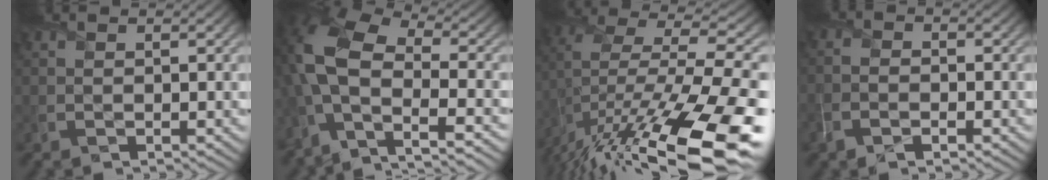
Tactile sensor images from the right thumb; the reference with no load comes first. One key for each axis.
{"total": 13.5, "fx": -2.8, "fy": 7.5, "fz": 10.9, "tx": -0.252, "ty": -0.006, "tz": -0.060}
{"total": 18.2, "fx": -8.2, "fy": 6.5, "fz": 14.9, "tx": -0.259, "ty": -0.003, "tz": -0.110}
{"total": 3.1, "fx": -1.8, "fy": 1.6, "fz": 2.0, "tx": -0.043, "ty": -0.005, "tz": -0.043}